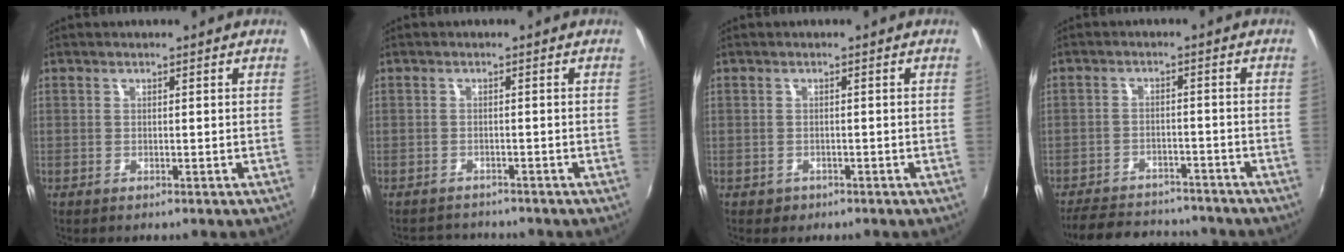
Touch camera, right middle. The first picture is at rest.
{"total": 3.5, "force": [-3.3, 1.0, 0.1], "torque": [-0.015, 0.001, -0.057]}
{"total": 1.6, "force": [-0.8, 1.3, 0.4], "torque": [-0.009, -0.002, -0.008]}
{"total": 13.3, "force": [-11.7, 4.7, 4.4], "torque": [-0.111, 0.012, -0.166]}